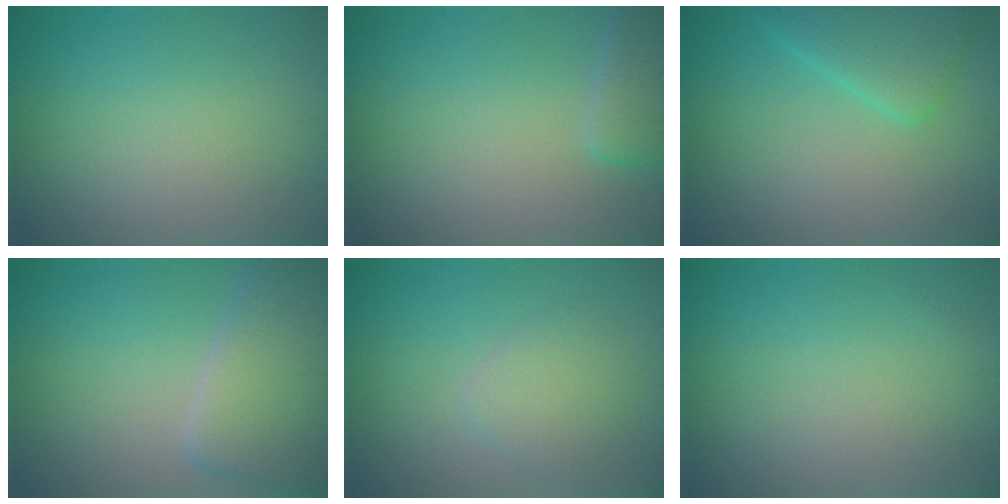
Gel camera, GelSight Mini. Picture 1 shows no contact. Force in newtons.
{"total": 2.4, "press": 2.4, "slide": 0.2}
{"total": 3.8, "press": 3.8, "slide": 0.3}
{"total": 5.9, "press": 5.9, "slide": 0.5}
{"total": 2.4, "press": 2.4, "slide": 0.2}
{"total": 0.0}